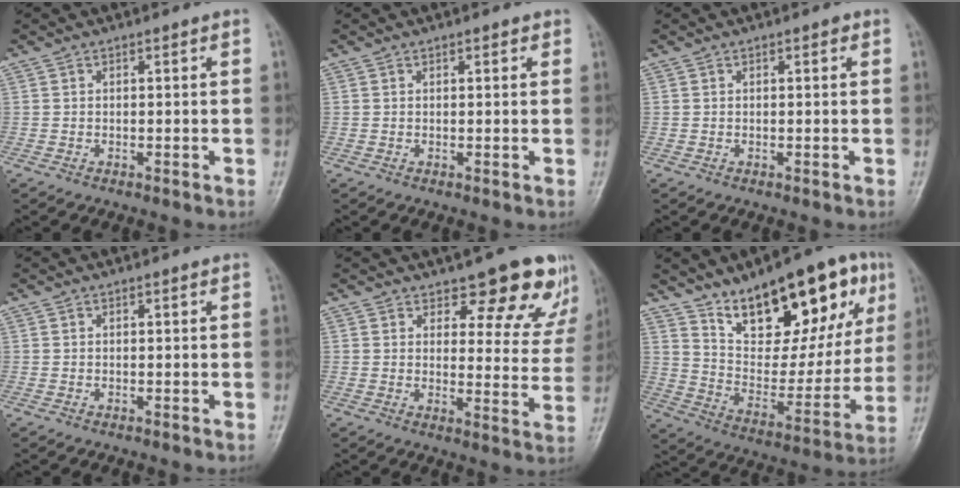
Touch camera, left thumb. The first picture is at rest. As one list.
[{"total": 1.2, "force": [0.7, 0.6, 0.7], "torque": [-0.003, -0.001, 0.006]}, {"total": 0.7, "force": [0.3, 0.3, 0.5], "torque": [-0.004, 0.000, 0.002]}, {"total": 0.0}, {"total": 13.5, "force": [10.2, 5.6, 6.8], "torque": [-0.023, -0.065, 0.109]}, {"total": 24.4, "force": [13.6, 10.6, 17.3], "torque": [-0.202, -0.042, 0.223]}]